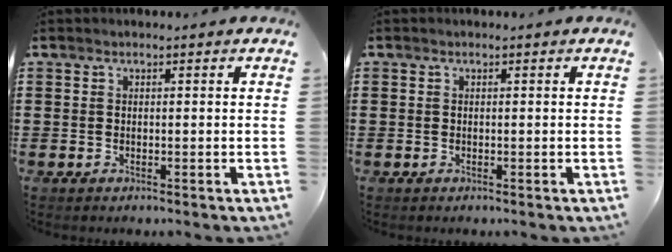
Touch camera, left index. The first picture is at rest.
{"total": 0.0}